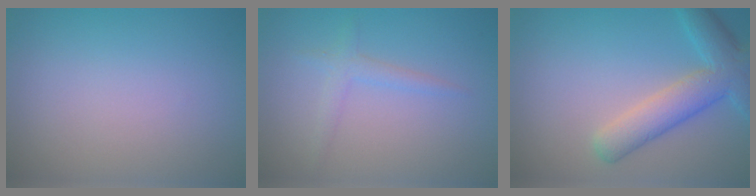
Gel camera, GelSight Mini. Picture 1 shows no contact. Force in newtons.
{"total": 1.5, "press": 1.5, "slide": 0.1}
{"total": 5.8, "press": 5.8, "slide": 0.3}